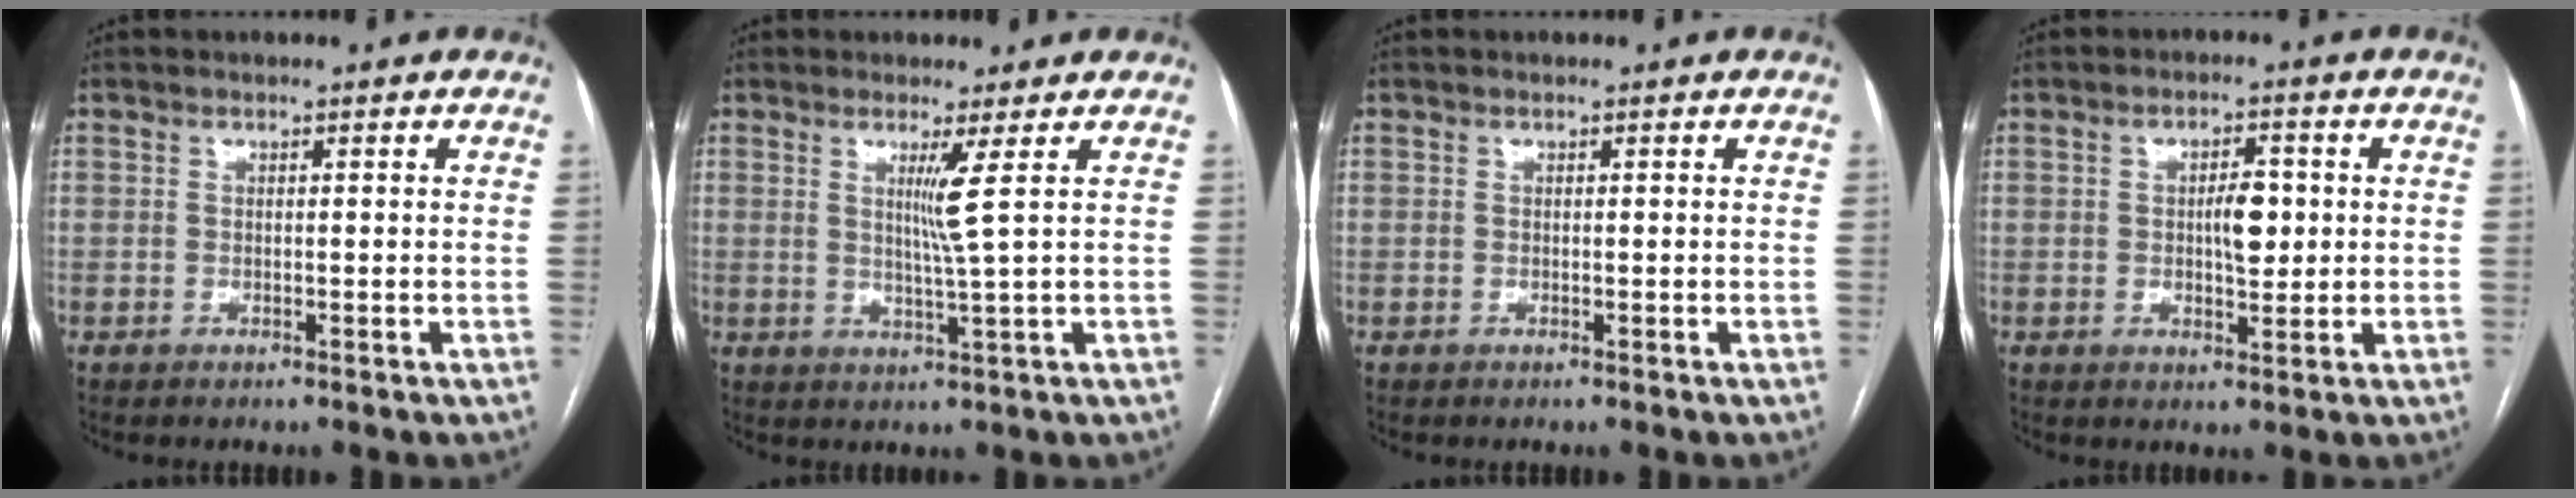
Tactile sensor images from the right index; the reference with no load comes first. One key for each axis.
{"total": 3.8, "fx": 1.2, "fy": -1.6, "fz": 3.2, "tx": -0.062, "ty": -0.013, "tz": 0.027}
{"total": 0.0}
{"total": 4.7, "fx": 0.3, "fy": 1.9, "fz": 4.3, "tx": -0.066, "ty": 0.005, "tz": 0.009}